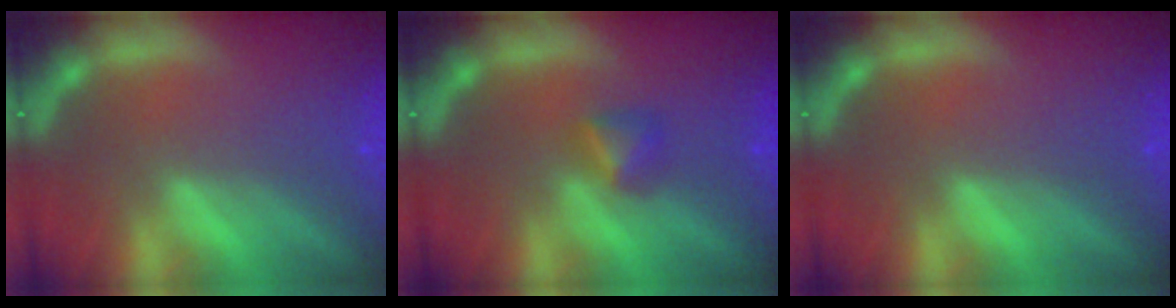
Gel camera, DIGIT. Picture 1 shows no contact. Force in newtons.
{"total": 1.9}
{"total": 0.0}